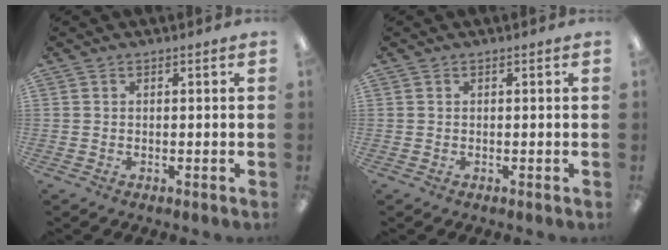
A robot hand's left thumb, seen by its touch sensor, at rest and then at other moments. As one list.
[{"total": 0.0}]